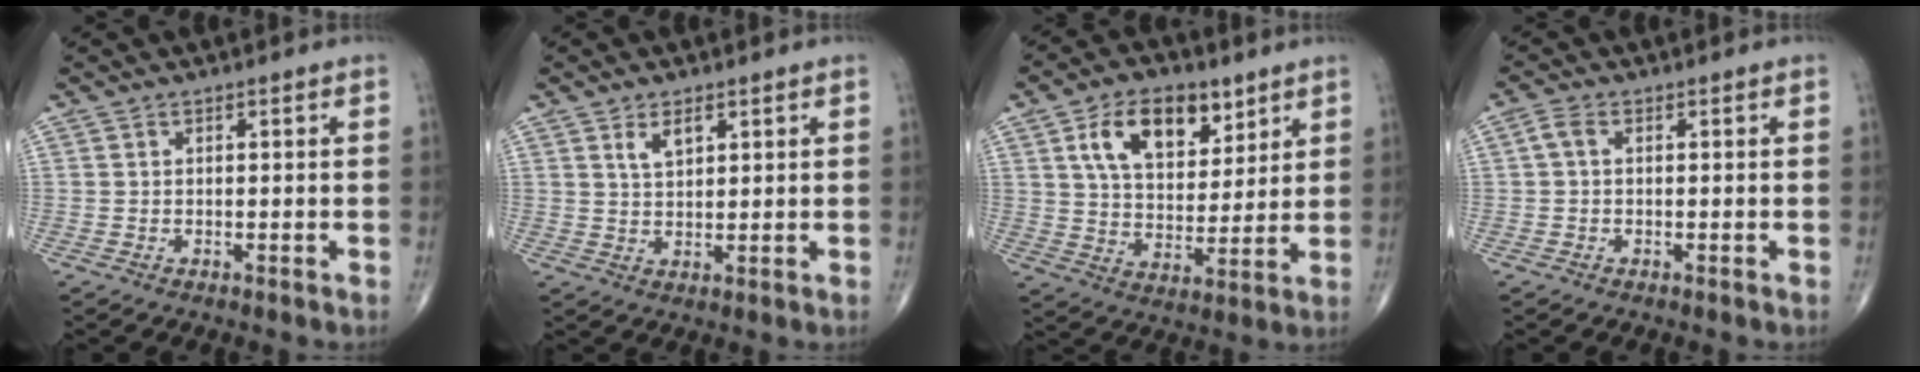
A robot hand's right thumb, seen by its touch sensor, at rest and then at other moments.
{"total": 3.9, "force": [2.1, 1.9, 2.7], "torque": [-0.039, -0.010, 0.040]}
{"total": 14.4, "force": [7.0, 8.5, 9.4], "torque": [-0.118, -0.029, 0.125]}
{"total": 2.0, "force": [0.2, 1.2, 1.6], "torque": [-0.031, 0.009, 0.002]}